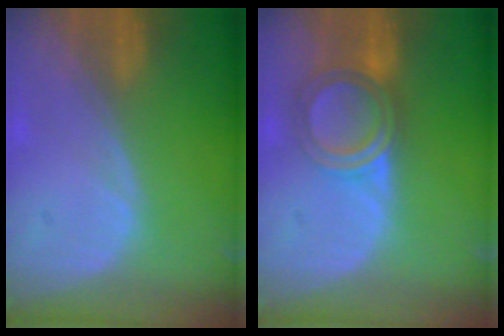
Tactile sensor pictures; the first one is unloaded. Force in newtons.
{"total": 5.7, "press": 5.6, "slide": 1.3}